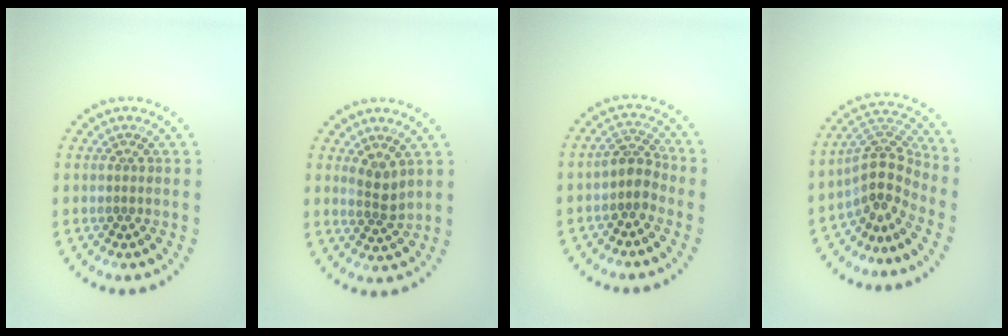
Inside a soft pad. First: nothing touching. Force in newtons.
{"total": 2.0, "press": 1.7, "slide": 1.1}
{"total": 2.5, "press": 2.0, "slide": 1.5}
{"total": 4.0, "press": 2.8, "slide": 2.8}